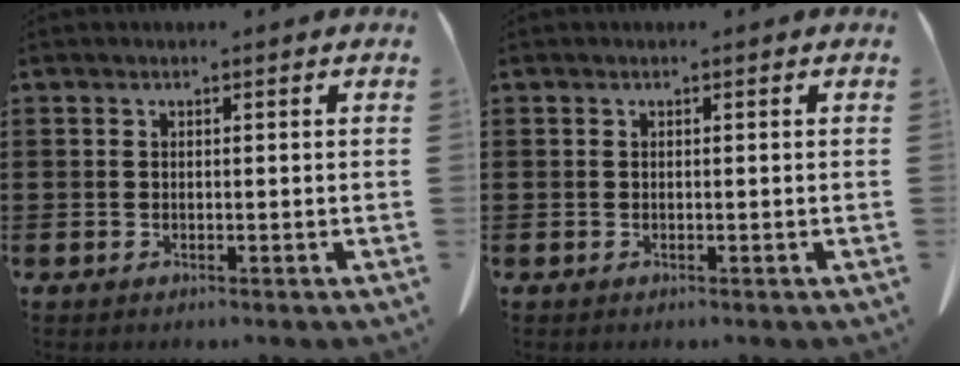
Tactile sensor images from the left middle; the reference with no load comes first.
{"total": 0.0}